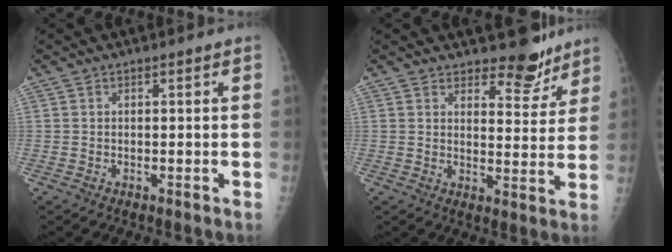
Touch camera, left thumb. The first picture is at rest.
{"total": 7.4, "force": [6.3, 3.2, 2.3], "torque": [0.000, -0.051, 0.086]}